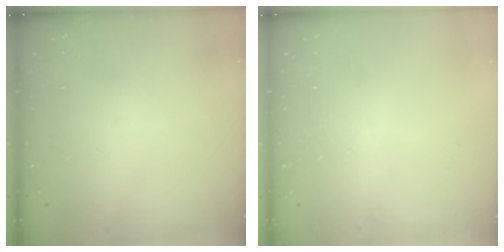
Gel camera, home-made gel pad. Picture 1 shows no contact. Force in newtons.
{"total": 0.0}